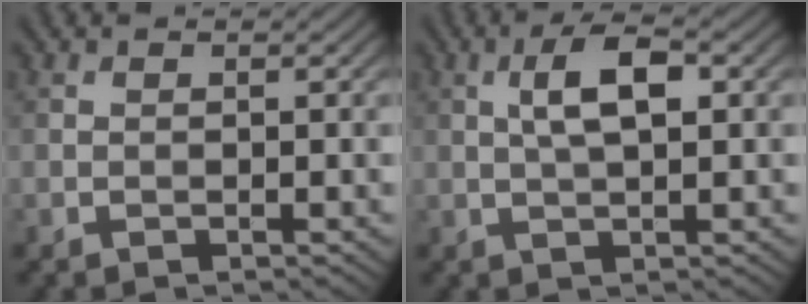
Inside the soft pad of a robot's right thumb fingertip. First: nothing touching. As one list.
[{"total": 4.9, "force": [1.1, 1.7, 4.5], "torque": [-0.092, 0.009, 0.020]}]